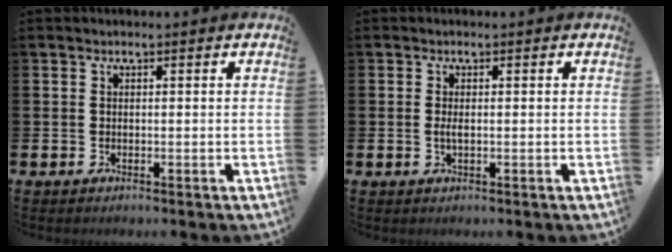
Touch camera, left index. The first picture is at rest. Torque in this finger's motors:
{"motor_torque": [0.29, 0.20, 0.03, 0.07]}